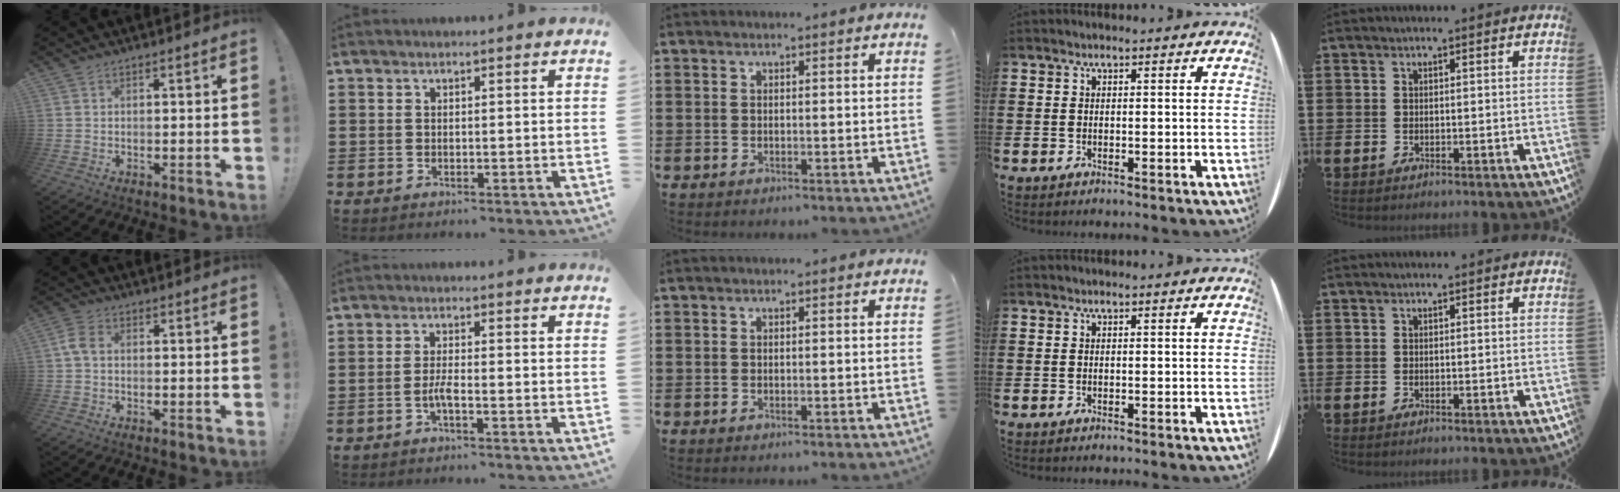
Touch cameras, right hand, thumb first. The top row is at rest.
{"thumb": {"total": 4.5, "force": [0.3, 3.0, 3.4], "torque": [-0.073, 0.007, 0.006]}, "index": {"total": 2.5, "force": [-1.3, 0.2, 2.1], "torque": [-0.048, -0.005, -0.024]}}